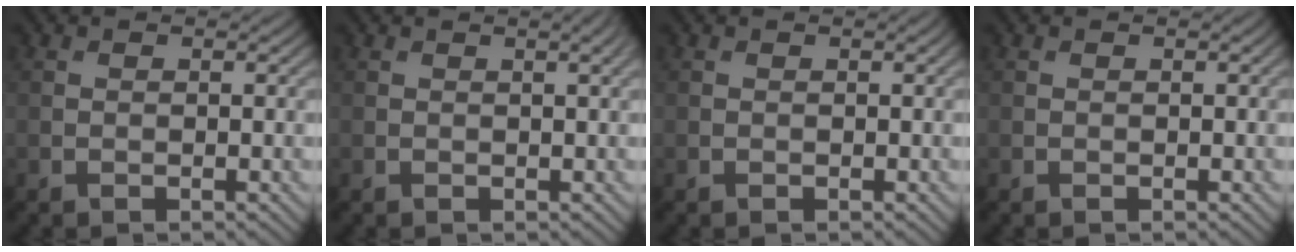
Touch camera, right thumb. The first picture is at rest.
{"total": 1.9, "force": [0.8, 0.4, 1.7], "torque": [-0.022, 0.004, 0.007]}
{"total": 0.0}
{"total": 0.0}